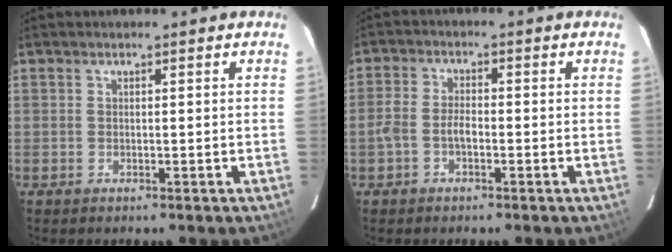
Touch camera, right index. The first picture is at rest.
{"total": 3.4, "force": [-1.5, 1.6, 2.6], "torque": [-0.060, 0.008, -0.032]}